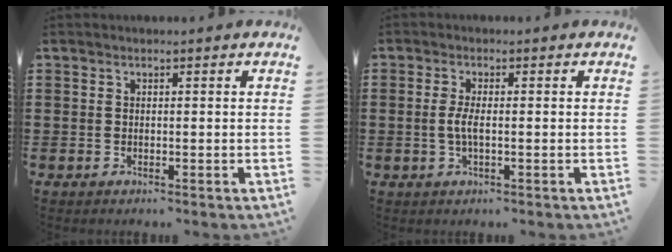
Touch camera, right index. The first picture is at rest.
{"total": 2.8, "force": [-0.5, 0.6, 2.7], "torque": [-0.072, -0.008, -0.017]}